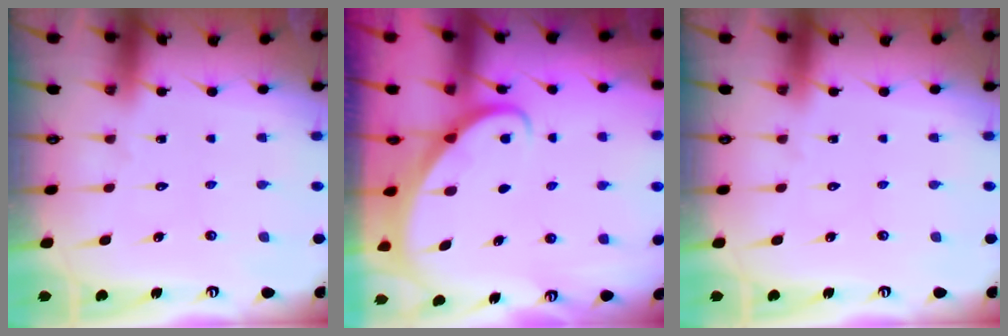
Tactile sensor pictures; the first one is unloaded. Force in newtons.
{"total": 2.3, "press": 2.3, "slide": 0.2}
{"total": 0.0}